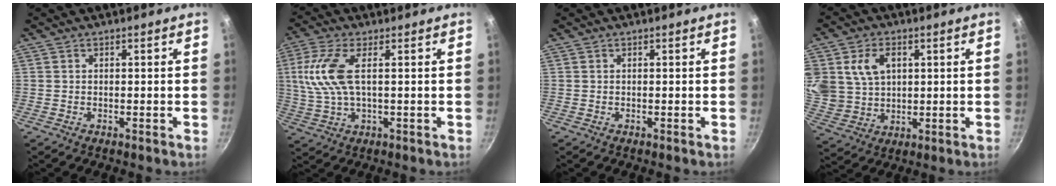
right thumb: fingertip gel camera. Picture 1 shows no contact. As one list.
[{"total": 10.0, "force": [1.4, 4.0, 9.1], "torque": [-0.202, 0.005, 0.026]}, {"total": 0.0}, {"total": 12.6, "force": [3.8, 9.6, 7.1], "torque": [-0.133, -0.011, 0.084]}]